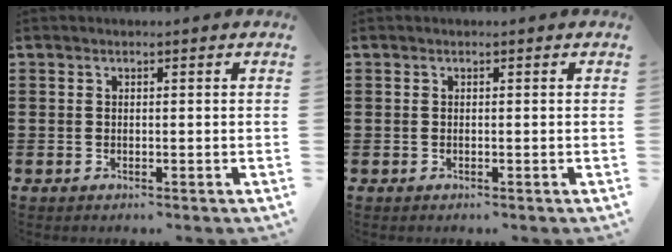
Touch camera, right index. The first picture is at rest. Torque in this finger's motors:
{"motor_torque": [1.12, 1.02, 0.01, 0.00]}